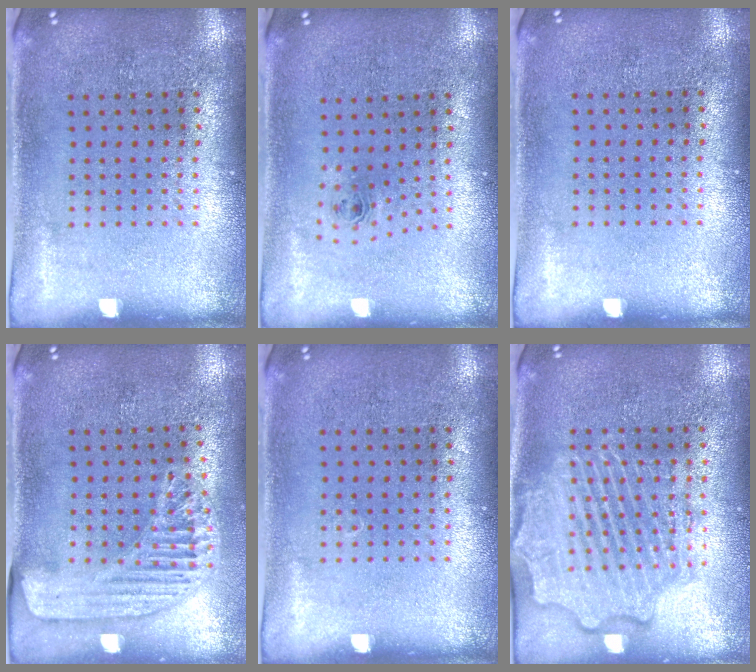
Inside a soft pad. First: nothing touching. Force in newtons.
{"total": 0.7, "press": 0.3, "slide": 0.6}
{"total": 0.0}
{"total": 1.6, "press": 1.6, "slide": 0.4}
{"total": 0.0}
{"total": 4.3, "press": 4.3, "slide": 0.5}